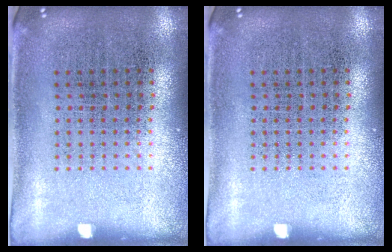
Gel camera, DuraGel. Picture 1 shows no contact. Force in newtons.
{"total": 0.0}